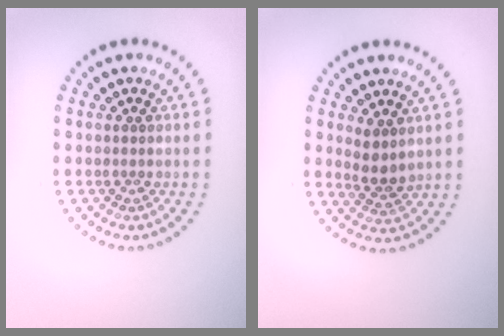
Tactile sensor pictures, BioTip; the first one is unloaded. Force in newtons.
{"total": 2.4, "press": 1.9, "slide": 1.4}